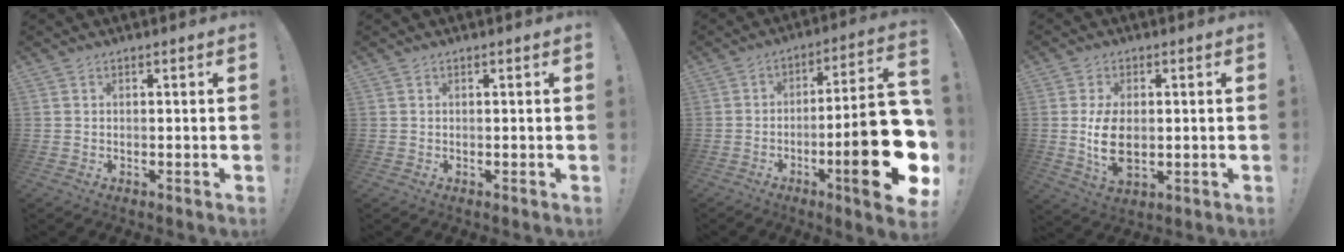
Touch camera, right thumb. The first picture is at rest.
{"total": 0.0}
{"total": 24.8, "force": [-6.9, 5.8, 23.1], "torque": [-0.334, 0.030, -0.099]}
{"total": 9.8, "force": [-0.3, 5.7, 8.0], "torque": [-0.145, -0.015, -0.007]}